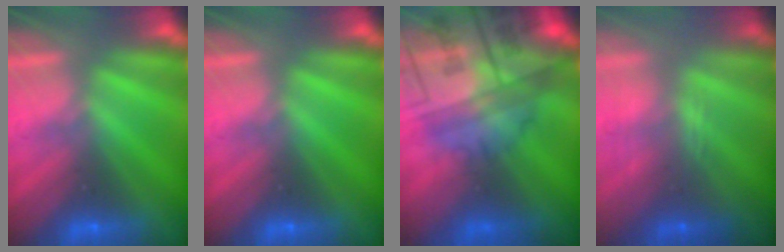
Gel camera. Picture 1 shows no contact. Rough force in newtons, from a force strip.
{"total": 0.0}
{"total": 10.2}
{"total": 2.6}